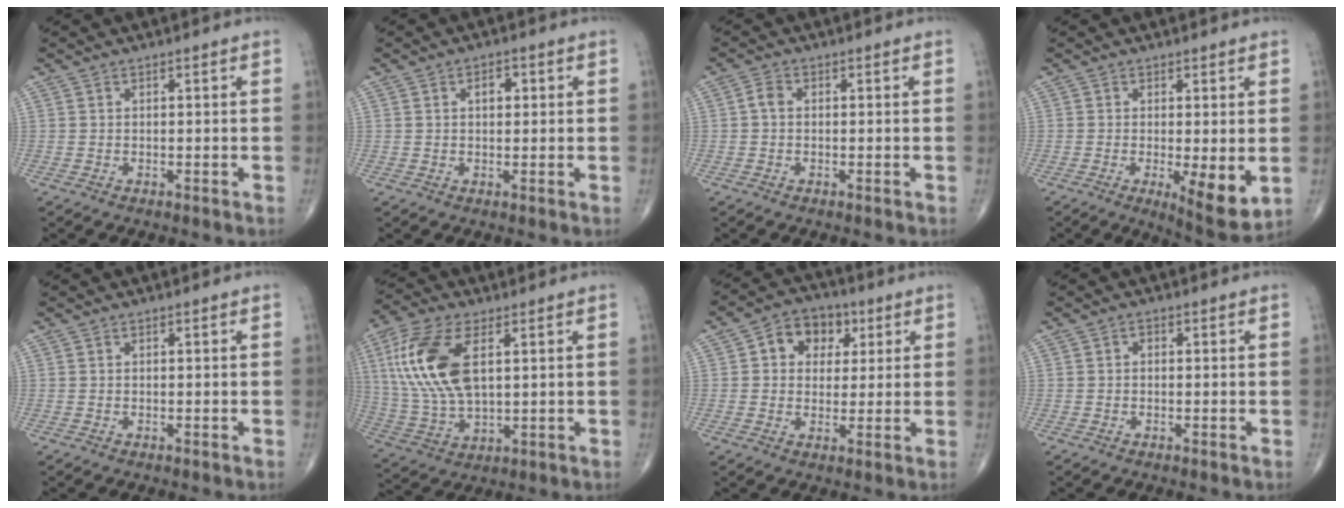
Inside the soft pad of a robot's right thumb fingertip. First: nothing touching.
{"total": 2.8, "force": [0.8, 1.6, 2.1], "torque": [-0.025, 0.003, 0.010]}
{"total": 1.8, "force": [-0.1, 1.3, 1.3], "torque": [-0.021, 0.004, -0.007]}
{"total": 7.8, "force": [-1.4, 2.3, 7.3], "torque": [-0.106, -0.024, -0.018]}
{"total": 0.0}
{"total": 17.2, "force": [4.4, 8.6, 14.2], "torque": [-0.307, -0.006, 0.089]}
{"total": 8.8, "force": [2.8, 7.0, 4.7], "torque": [-0.029, 0.004, 0.036]}
{"total": 1.0, "force": [0.1, 0.7, 0.7], "torque": [-0.010, 0.006, 0.000]}